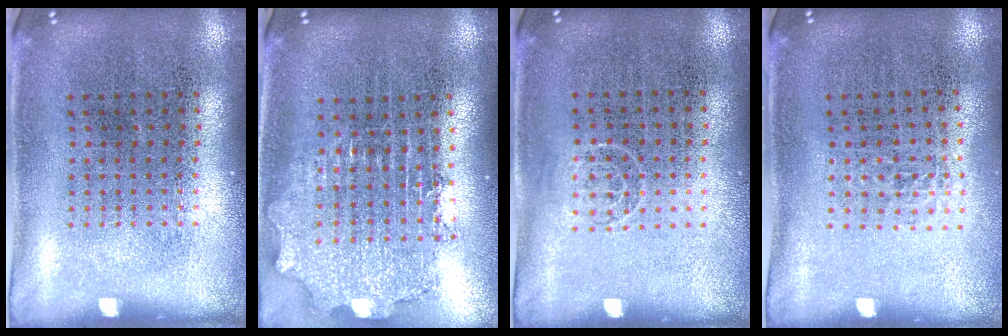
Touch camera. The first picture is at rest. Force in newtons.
{"total": 2.1, "press": 1.6, "slide": 1.4}
{"total": 0.7, "press": 0.5, "slide": 0.5}
{"total": 0.6, "press": 0.5, "slide": 0.5}